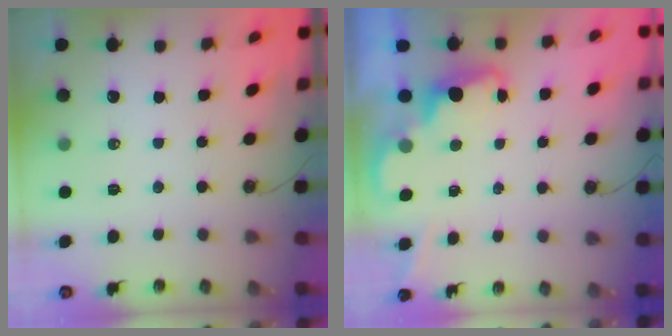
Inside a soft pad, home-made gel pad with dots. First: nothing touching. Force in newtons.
{"total": 2.2, "press": 2.1, "slide": 0.5}